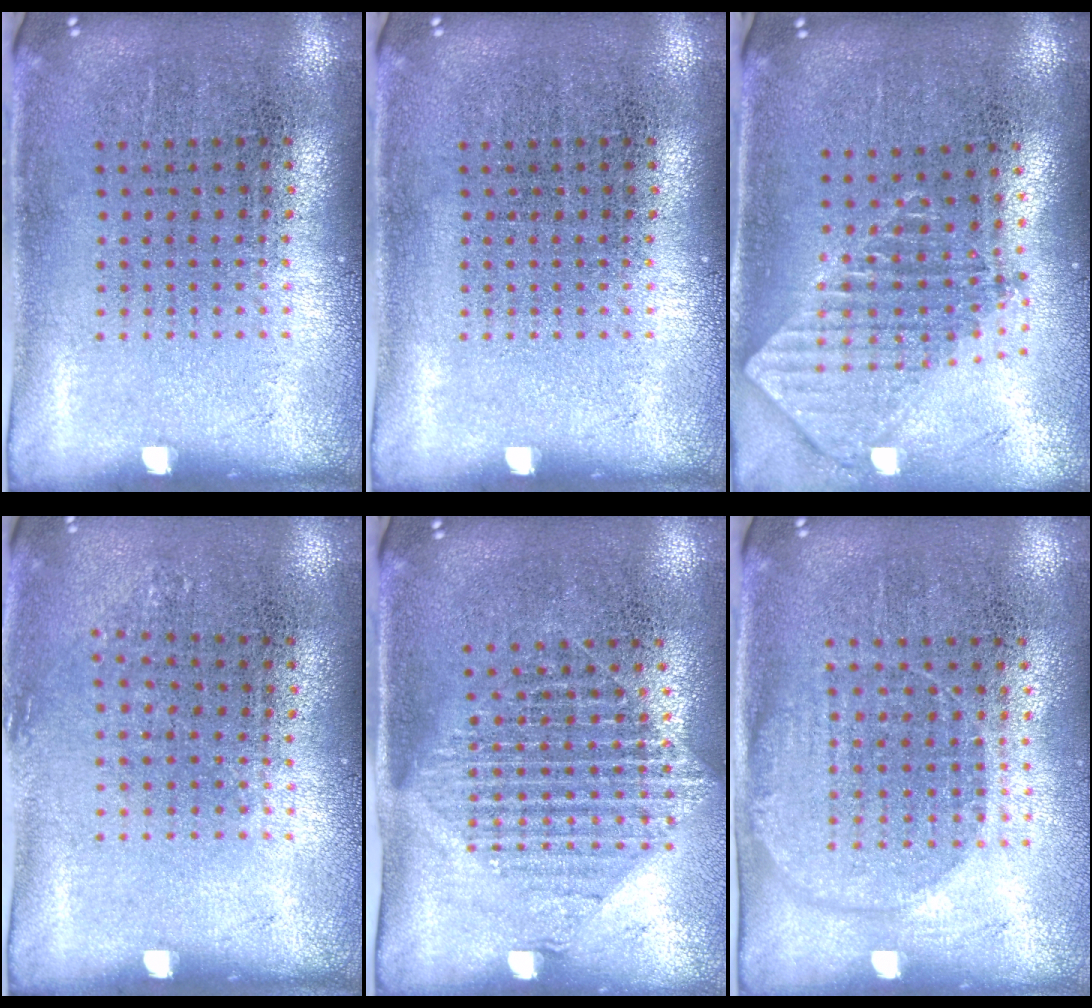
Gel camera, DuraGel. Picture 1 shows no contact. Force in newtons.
{"total": 0.0}
{"total": 1.9, "press": 1.5, "slide": 1.2}
{"total": 0.8, "press": 0.7, "slide": 0.4}
{"total": 1.6, "press": 1.3, "slide": 0.9}
{"total": 1.5, "press": 1.4, "slide": 0.8}